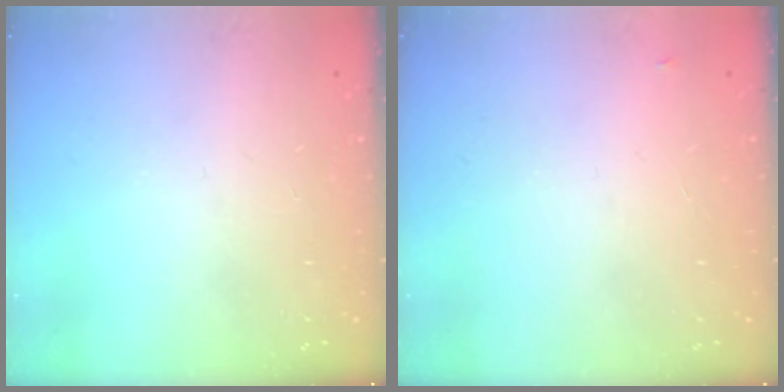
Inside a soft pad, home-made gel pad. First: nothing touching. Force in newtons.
{"total": 2.8, "press": 2.8, "slide": 0.4}